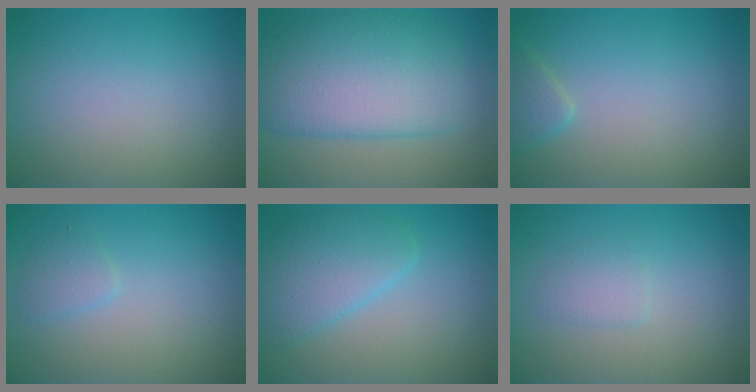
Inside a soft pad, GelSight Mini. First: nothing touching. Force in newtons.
{"total": 7.9, "press": 7.9, "slide": 0.1}
{"total": 1.6, "press": 1.6, "slide": 0.1}
{"total": 1.2, "press": 1.2, "slide": 0.0}
{"total": 4.0, "press": 4.0, "slide": 0.0}
{"total": 1.3, "press": 1.3, "slide": 0.1}